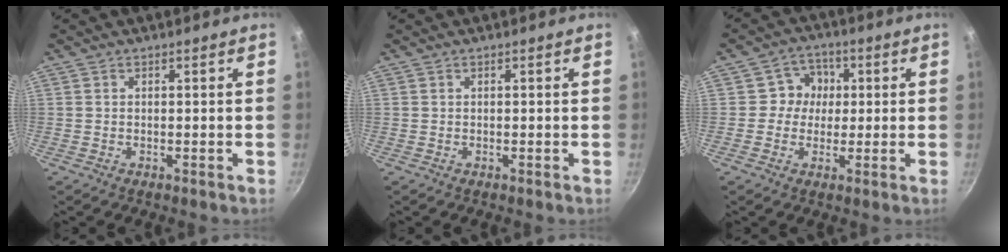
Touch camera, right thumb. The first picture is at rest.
{"total": 0.0}
{"total": 6.0, "force": [0.4, 5.6, 2.1], "torque": [0.009, 0.013, -0.004]}